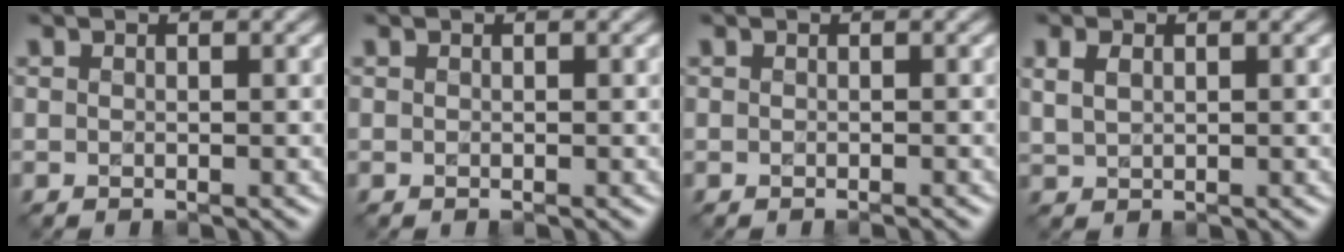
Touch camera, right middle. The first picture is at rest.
{"total": 0.0}
{"total": 0.6, "force": [-0.4, 0.0, 0.4], "torque": [-0.002, 0.000, -0.008]}
{"total": 1.8, "force": [0.8, 1.1, 1.2], "torque": [-0.031, 0.001, 0.020]}